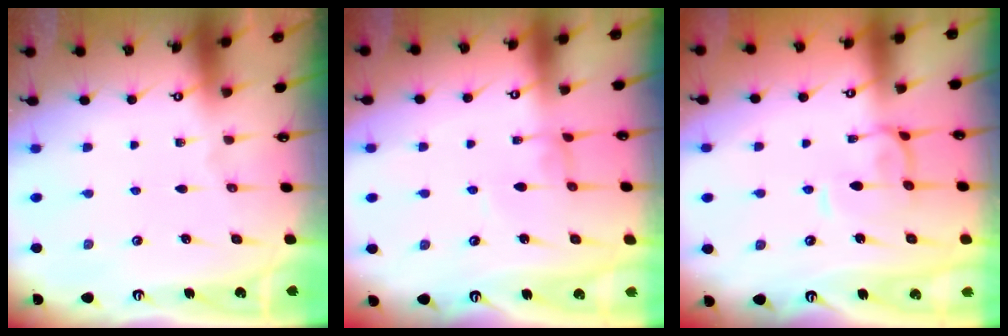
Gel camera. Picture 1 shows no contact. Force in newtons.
{"total": 0.7, "press": 0.7, "slide": 0.1}
{"total": 0.8, "press": 0.5, "slide": 0.6}